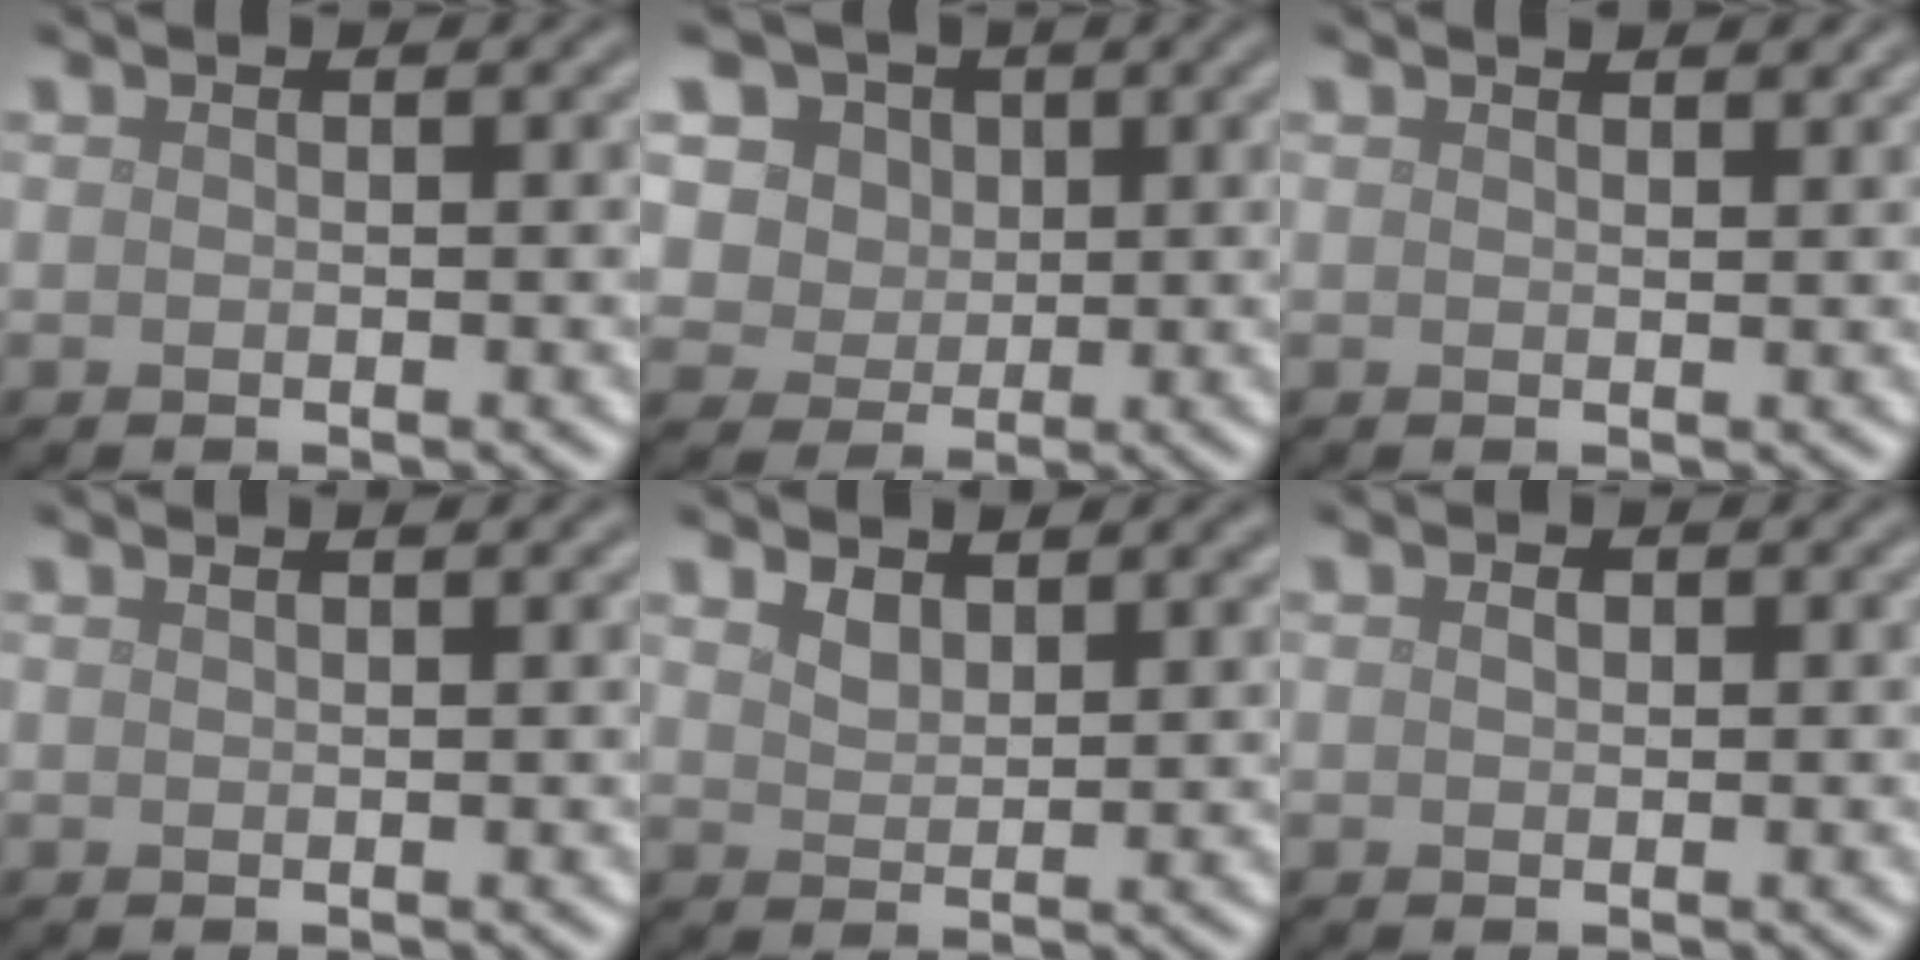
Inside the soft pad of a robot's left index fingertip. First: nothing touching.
{"total": 8.6, "force": [4.2, 6.4, 3.9], "torque": [-0.072, 0.010, 0.048]}
{"total": 1.3, "force": [1.1, 0.2, 0.6], "torque": [-0.010, -0.002, 0.015]}
{"total": 1.0, "force": [0.8, 0.3, 0.6], "torque": [-0.008, 0.002, 0.008]}
{"total": 2.4, "force": [1.8, 1.2, 1.1], "torque": [-0.027, 0.000, 0.036]}
{"total": 0.8, "force": [0.3, 0.5, 0.5], "torque": [-0.011, 0.001, 0.003]}